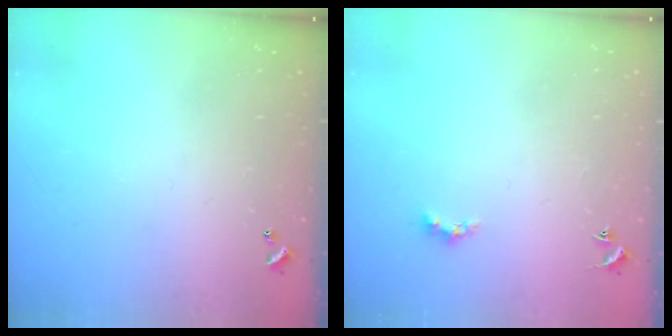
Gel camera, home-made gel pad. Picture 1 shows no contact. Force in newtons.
{"total": 2.2, "press": 2.1, "slide": 0.5}